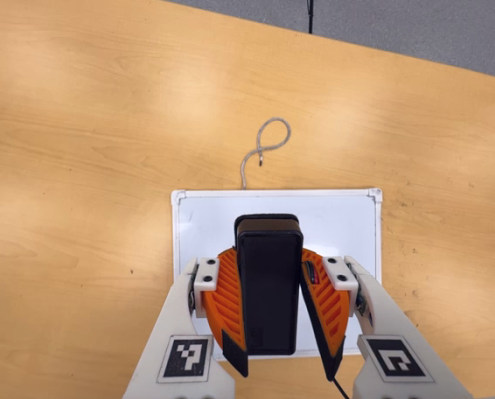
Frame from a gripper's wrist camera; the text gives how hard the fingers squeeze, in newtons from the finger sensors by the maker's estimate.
{"total": 9.7, "left": 9.0, "right": 10.5}